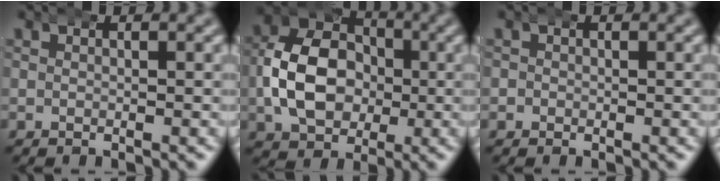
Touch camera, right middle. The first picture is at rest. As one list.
[{"total": 9.5, "force": [-0.5, 7.7, 5.5], "torque": [-0.104, -0.016, -0.009]}, {"total": 0.8, "force": [-0.3, 0.7, -0.1], "torque": [0.002, 0.000, -0.008]}]